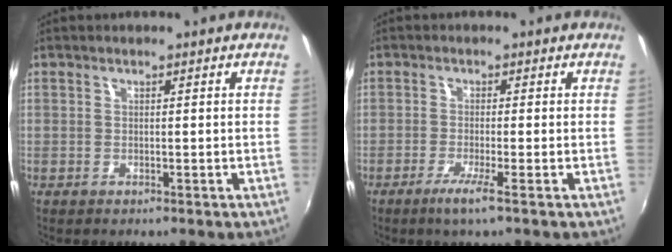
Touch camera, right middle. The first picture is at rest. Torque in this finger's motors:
{"motor_torque": [0.43, -1.71, 0.01, 0.03]}